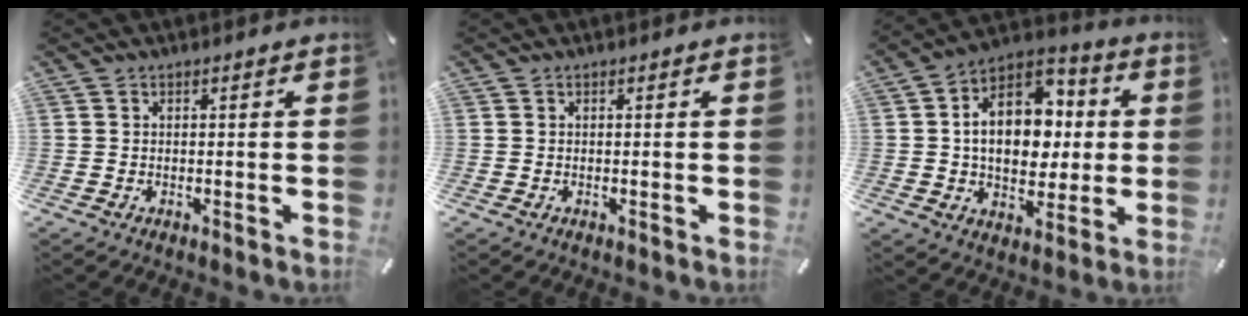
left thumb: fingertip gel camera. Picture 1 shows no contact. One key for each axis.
{"total": 0.0}
{"total": 16.2, "fx": 1.0, "fy": 11.8, "fz": 11.1, "tx": -0.181, "ty": -0.001, "tz": 0.020}